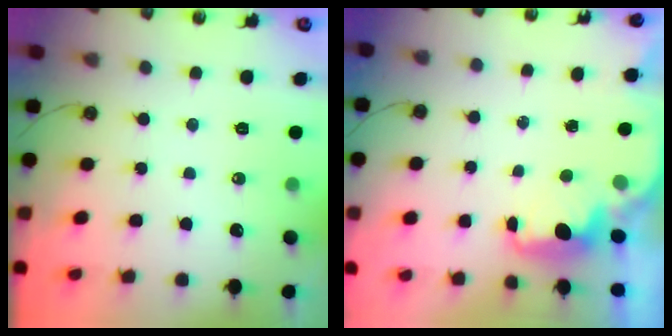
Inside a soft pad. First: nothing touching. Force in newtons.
{"total": 2.4, "press": 2.3, "slide": 0.8}